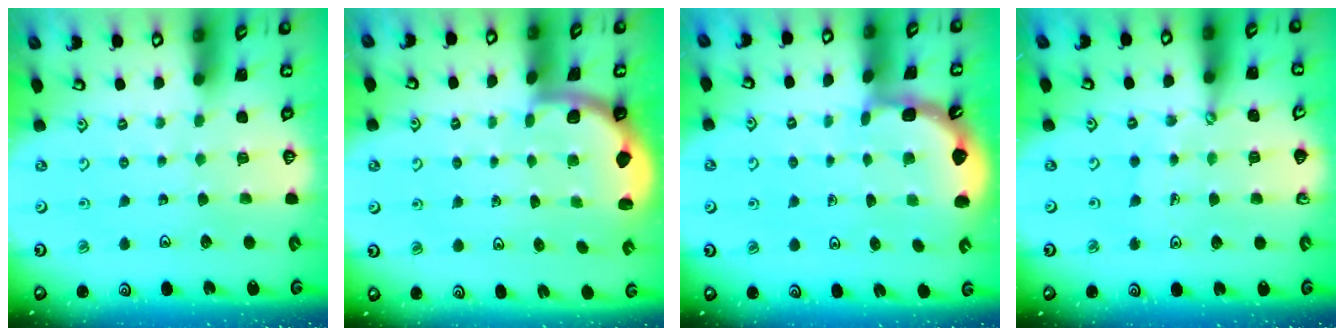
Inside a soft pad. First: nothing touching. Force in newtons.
{"total": 1.8, "press": 1.7, "slide": 0.3}
{"total": 2.0, "press": 2.0, "slide": 0.2}
{"total": 1.0, "press": 1.0, "slide": 0.2}